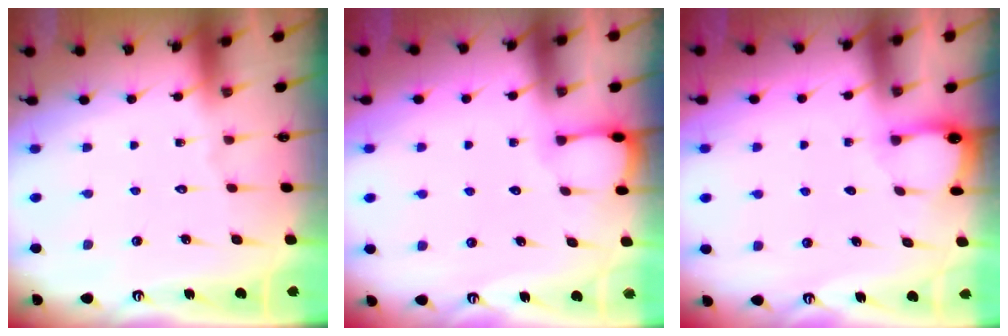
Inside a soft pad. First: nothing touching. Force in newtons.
{"total": 2.3, "press": 2.3, "slide": 0.3}
{"total": 2.0, "press": 2.0, "slide": 0.2}